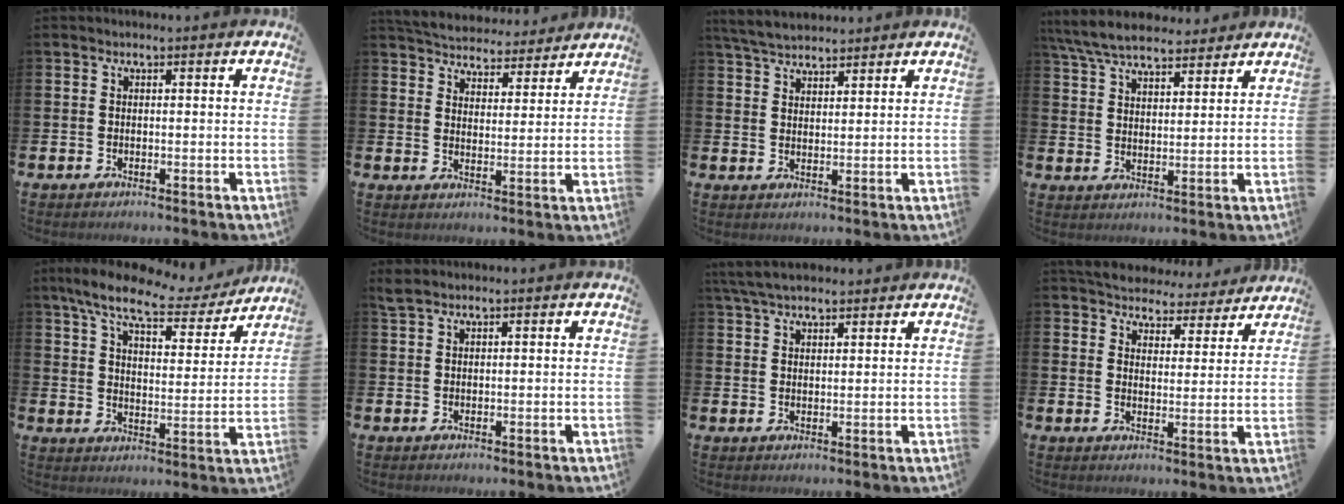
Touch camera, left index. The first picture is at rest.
{"total": 5.6, "force": [5.5, 1.1, 0.1], "torque": [-0.022, -0.041, 0.096]}
{"total": 4.6, "force": [4.4, 1.0, 0.8], "torque": [-0.034, -0.013, 0.082]}
{"total": 7.1, "force": [6.7, 1.7, 1.9], "torque": [-0.062, -0.026, 0.123]}
{"total": 9.5, "force": [8.0, 2.3, 4.5], "torque": [-0.105, -0.045, 0.134]}
{"total": 1.3, "force": [1.1, 0.4, 0.6], "torque": [-0.009, 0.002, 0.018]}
{"total": 4.9, "force": [4.4, 1.2, 1.7], "torque": [-0.038, -0.010, 0.082]}
{"total": 5.6, "force": [5.3, 1.7, 0.4], "torque": [-0.031, -0.042, 0.092]}